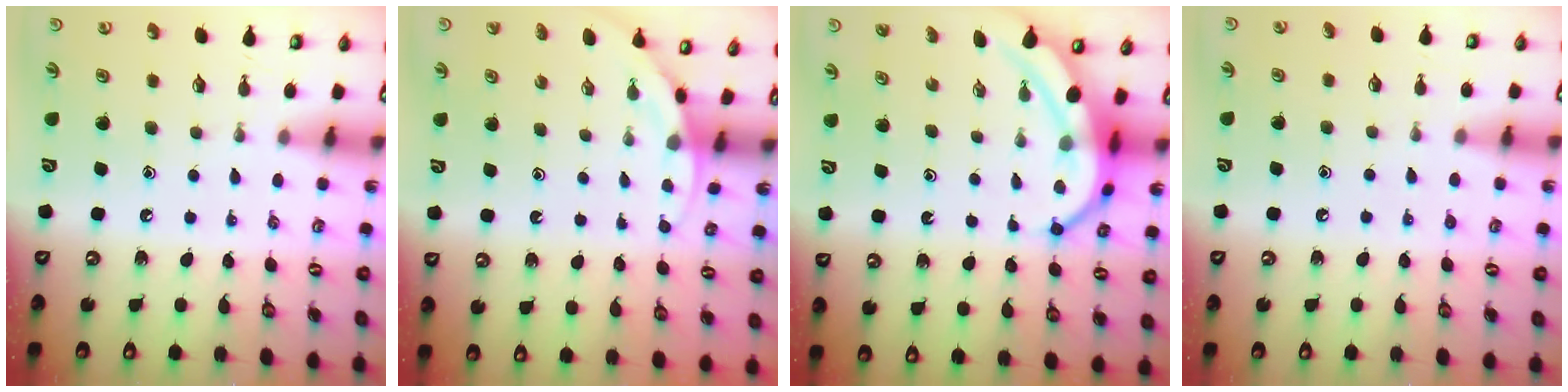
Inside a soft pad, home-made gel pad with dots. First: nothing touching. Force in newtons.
{"total": 3.4, "press": 3.4, "slide": 0.2}
{"total": 7.0, "press": 6.9, "slide": 1.0}
{"total": 3.6, "press": 3.6, "slide": 0.4}